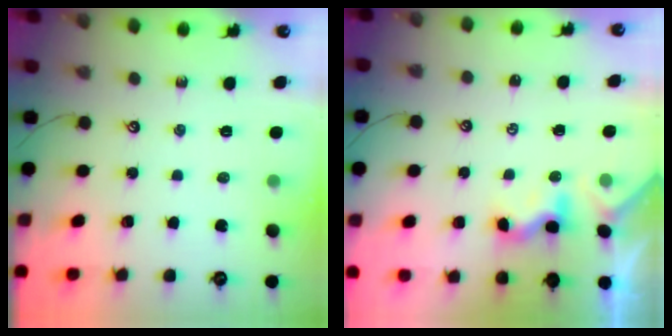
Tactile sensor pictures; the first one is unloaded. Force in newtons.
{"total": 1.7, "press": 1.6, "slide": 0.5}